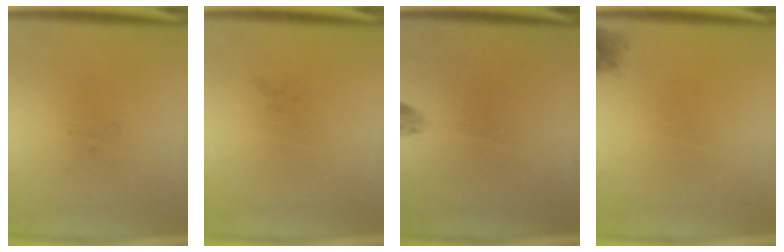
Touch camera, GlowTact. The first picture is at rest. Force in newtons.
{"total": 0.0}
{"total": 0.9}
{"total": 1.1}